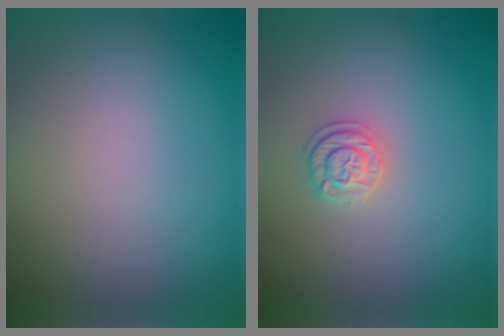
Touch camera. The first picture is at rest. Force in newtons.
{"total": 1.8, "press": 1.7, "slide": 0.3}